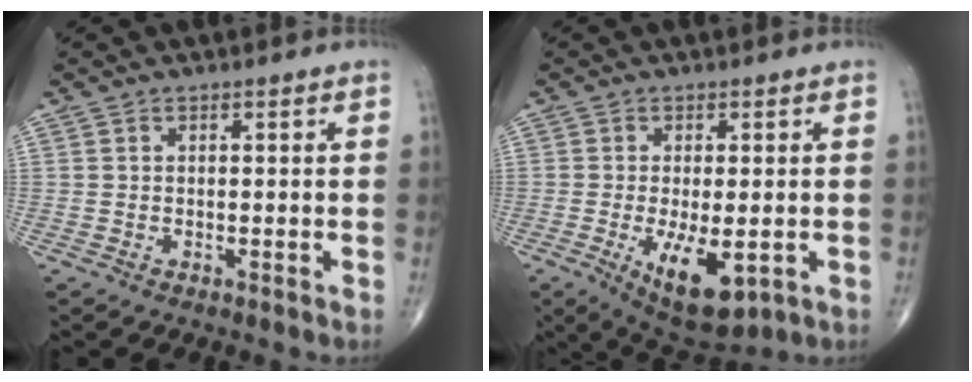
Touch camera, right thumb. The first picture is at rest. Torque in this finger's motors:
{"motor_torque": [-0.02, 0.86, 0.56, 0.29, 0.20]}